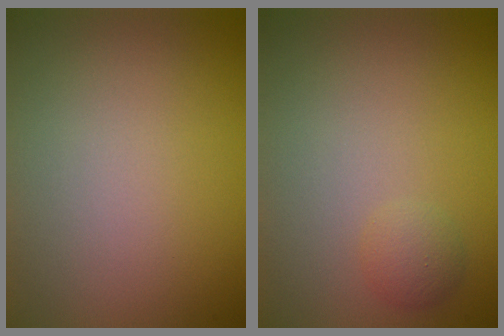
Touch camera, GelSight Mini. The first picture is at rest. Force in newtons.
{"total": 1.2, "press": 1.2, "slide": 0.1}